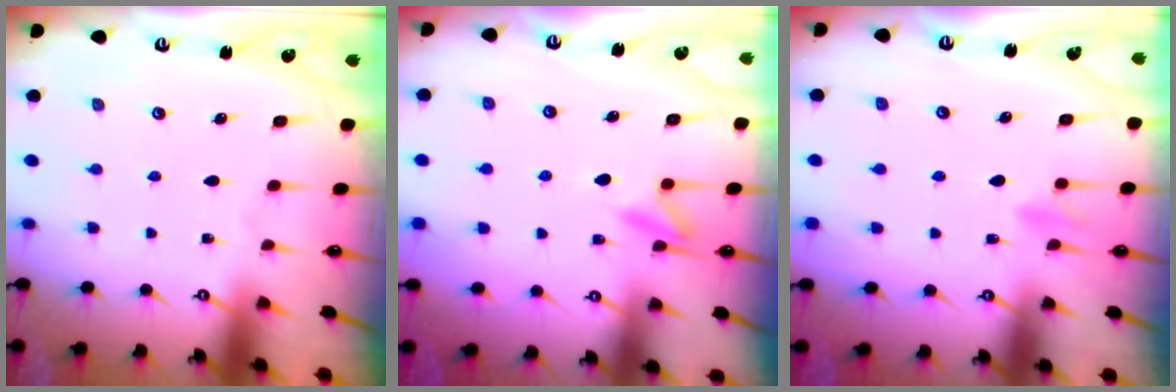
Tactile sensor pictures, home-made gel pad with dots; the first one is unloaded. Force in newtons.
{"total": 8.6, "press": 8.5, "slide": 0.8}
{"total": 6.6, "press": 6.5, "slide": 1.2}